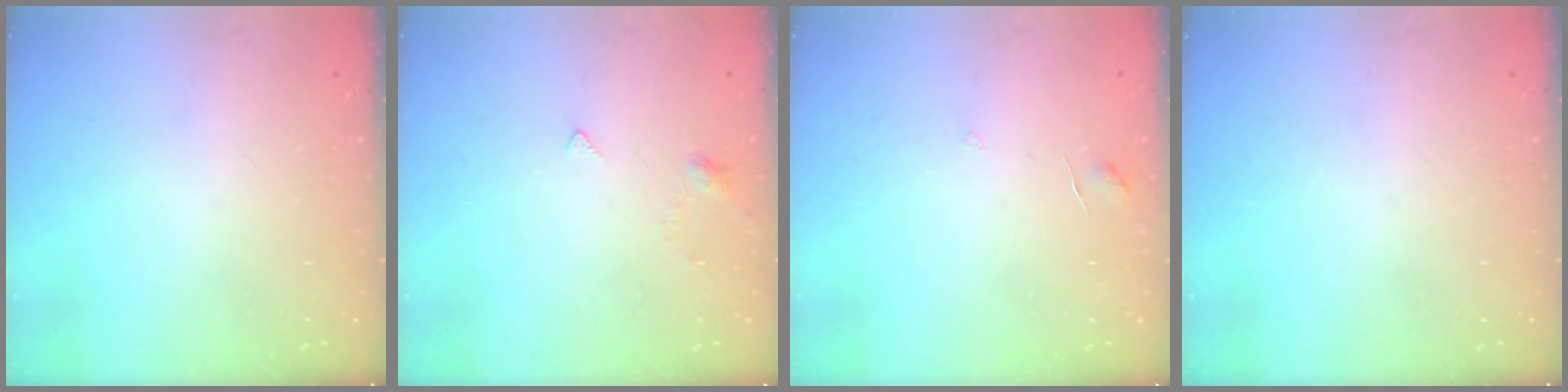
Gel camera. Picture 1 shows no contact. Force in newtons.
{"total": 2.4, "press": 2.4, "slide": 0.5}
{"total": 2.9, "press": 2.9, "slide": 0.2}
{"total": 0.0}